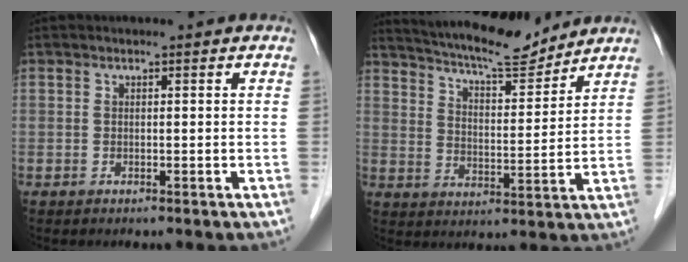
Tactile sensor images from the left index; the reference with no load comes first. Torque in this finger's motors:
{"motor_torque": [0.84, -0.81, 0.28, 0.06]}